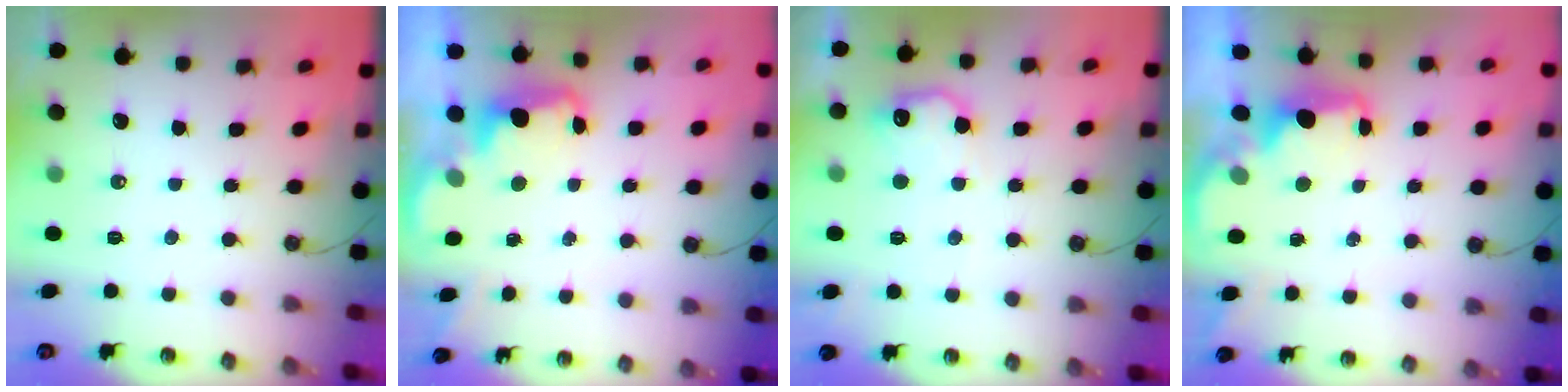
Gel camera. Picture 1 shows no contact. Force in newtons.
{"total": 2.4, "press": 2.3, "slide": 0.7}
{"total": 10.8, "press": 10.8, "slide": 0.2}
{"total": 2.1, "press": 1.9, "slide": 0.8}